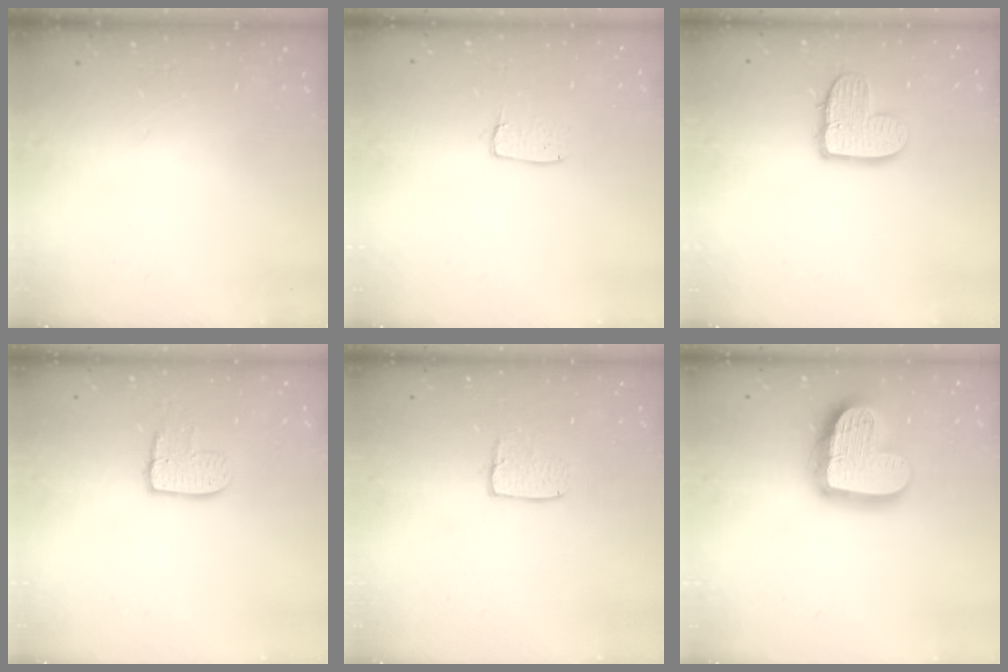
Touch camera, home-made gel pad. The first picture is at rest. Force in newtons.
{"total": 3.9, "press": 3.9, "slide": 0.3}
{"total": 10.9, "press": 10.8, "slide": 0.7}
{"total": 8.1, "press": 8.0, "slide": 0.6}
{"total": 5.2, "press": 5.2, "slide": 0.3}
{"total": 20.5, "press": 20.4, "slide": 1.5}